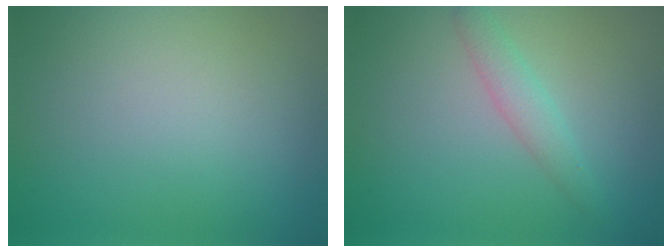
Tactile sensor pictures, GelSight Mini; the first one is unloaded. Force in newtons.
{"total": 2.1, "press": 2.1, "slide": 0.0}